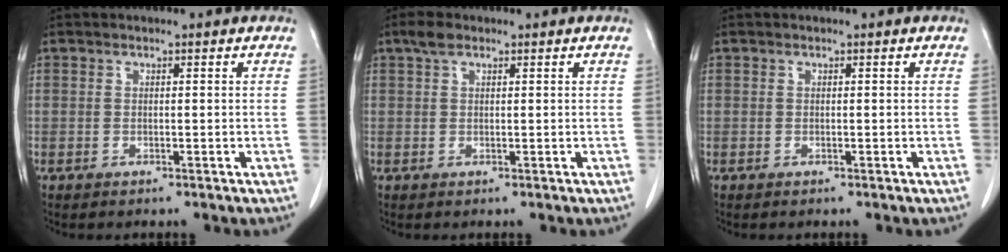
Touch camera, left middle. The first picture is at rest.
{"total": 1.9, "force": [1.3, 0.9, 1.1], "torque": [-0.026, 0.012, 0.024]}
{"total": 0.0}